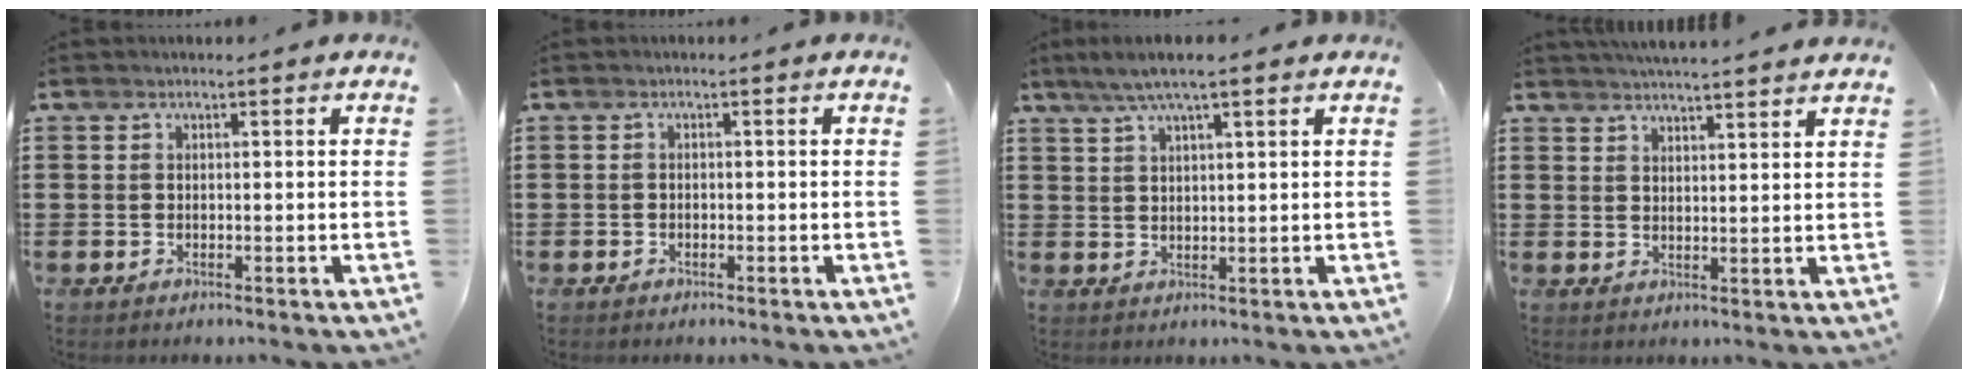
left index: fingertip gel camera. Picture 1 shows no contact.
{"total": 0.8, "force": [-0.7, 0.4, 0.0], "torque": [-0.003, 0.003, -0.016]}
{"total": 4.4, "force": [2.9, 0.3, 3.2], "torque": [-0.067, 0.001, 0.052]}
{"total": 3.4, "force": [3.3, -0.6, 0.5], "torque": [-0.020, -0.014, 0.060]}